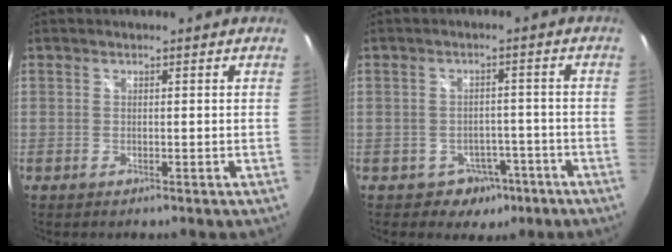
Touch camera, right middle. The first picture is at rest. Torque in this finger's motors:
{"motor_torque": [-0.26, -0.14, -0.01, -0.01]}